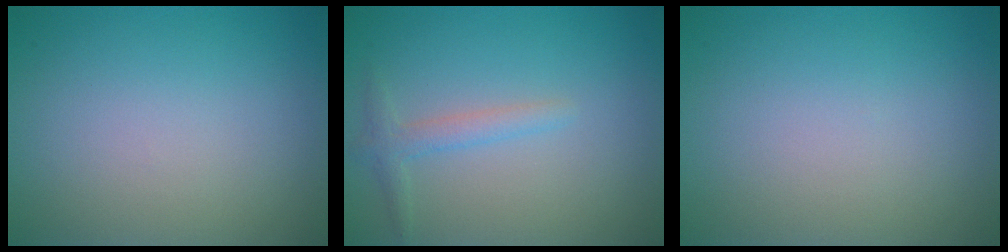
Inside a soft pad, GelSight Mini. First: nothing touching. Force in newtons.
{"total": 1.7, "press": 1.7, "slide": 0.1}
{"total": 0.0}